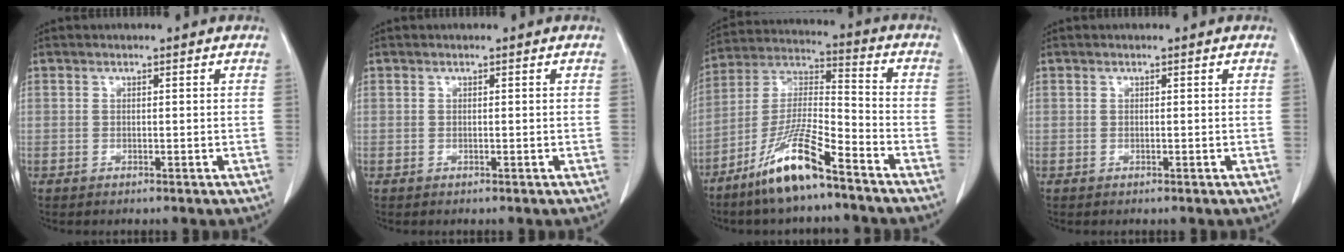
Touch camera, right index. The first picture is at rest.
{"total": 0.0}
{"total": 13.0, "force": [-8.8, 1.5, 9.4], "torque": [-0.190, -0.013, -0.169]}
{"total": 0.0}